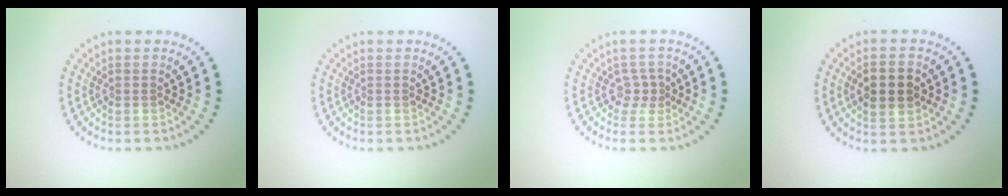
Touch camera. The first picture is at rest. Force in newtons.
{"total": 0.0}
{"total": 1.4, "press": 0.8, "slide": 1.1}
{"total": 3.6, "press": 3.6, "slide": 0.1}